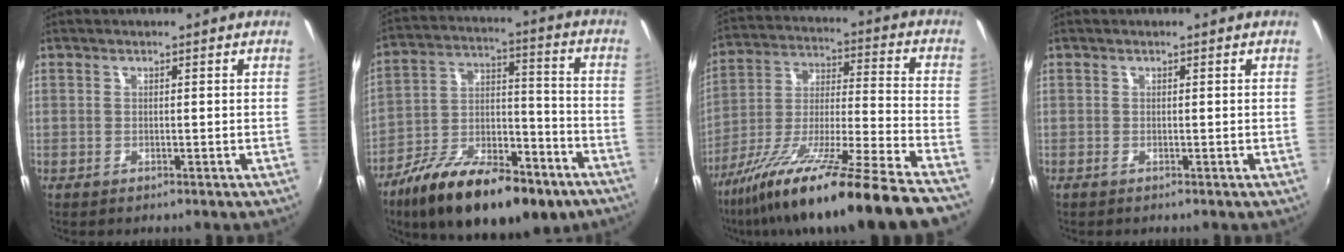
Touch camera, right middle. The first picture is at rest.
{"total": 24.3, "force": [-15.4, 9.8, 16.0], "torque": [-0.277, -0.017, -0.237]}
{"total": 26.3, "force": [-20.2, -0.6, 16.9], "torque": [-0.273, -0.072, -0.330]}
{"total": 0.0}